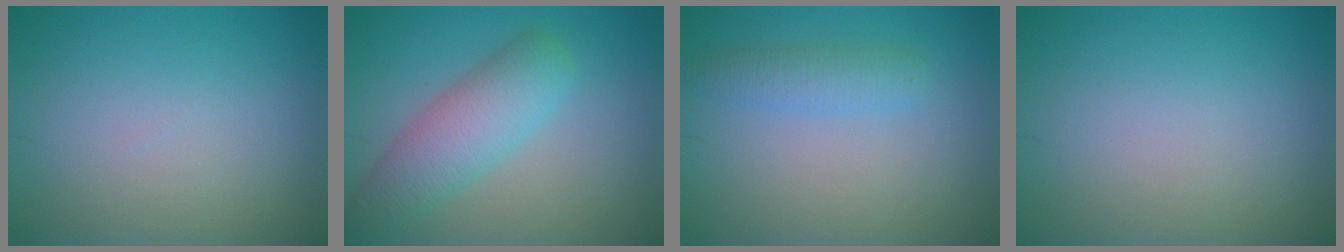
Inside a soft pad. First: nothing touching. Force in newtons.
{"total": 5.1, "press": 5.1, "slide": 0.2}
{"total": 2.2, "press": 2.2, "slide": 0.1}
{"total": 0.0}